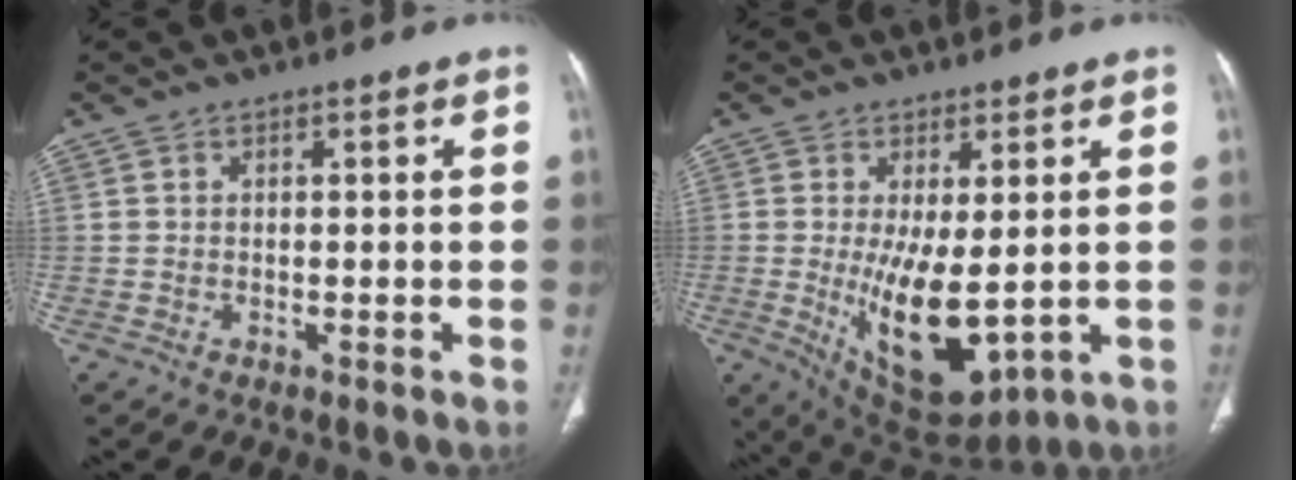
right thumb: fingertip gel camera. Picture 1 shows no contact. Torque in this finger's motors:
{"motor_torque": [0.97, 1.61, 1.82, 0.14, 0.54]}